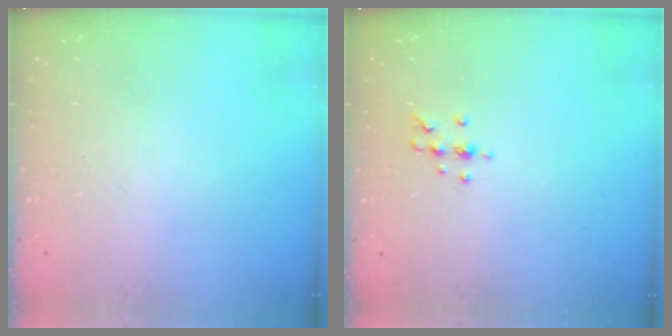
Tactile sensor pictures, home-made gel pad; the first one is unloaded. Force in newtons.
{"total": 5.4, "press": 5.2, "slide": 1.4}